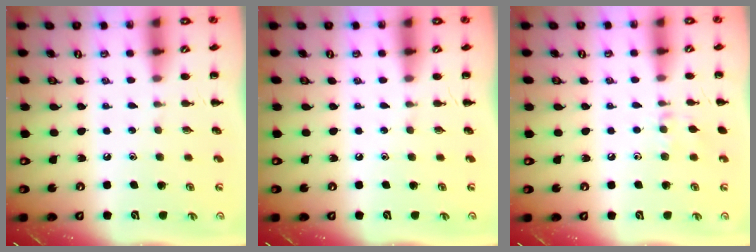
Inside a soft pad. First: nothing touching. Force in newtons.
{"total": 0.0}
{"total": 6.9, "press": 6.6, "slide": 1.9}